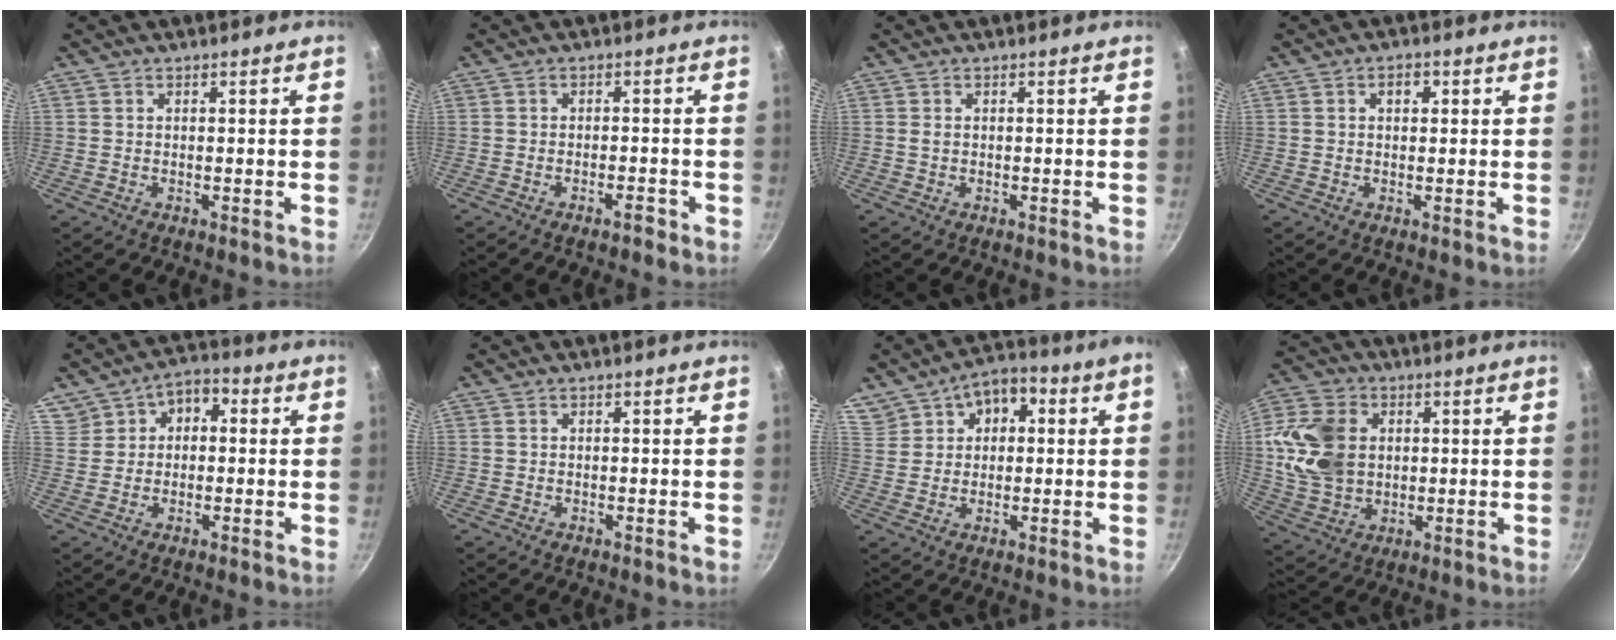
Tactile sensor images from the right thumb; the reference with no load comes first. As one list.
[{"total": 2.2, "force": [-1.6, 0.6, 1.3], "torque": [-0.017, 0.015, -0.024]}, {"total": 0.9, "force": [0.2, 0.6, 0.6], "torque": [-0.010, -0.001, 0.002]}, {"total": 2.4, "force": [0.8, 1.7, 1.6], "torque": [-0.010, 0.004, 0.010]}, {"total": 8.0, "force": [2.2, 6.4, 4.3], "torque": [-0.042, 0.017, 0.031]}, {"total": 0.0}, {"total": 12.2, "force": [4.7, 8.4, 7.5], "torque": [-0.117, 0.036, 0.083]}, {"total": 14.3, "force": [2.1, 11.0, 8.9], "torque": [-0.158, -0.002, 0.043]}]